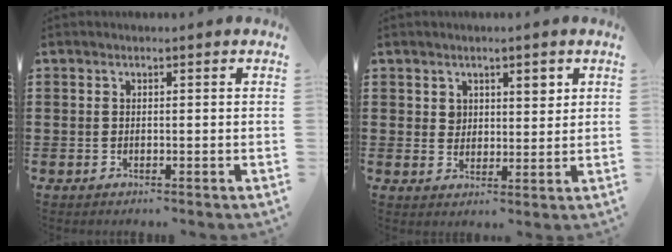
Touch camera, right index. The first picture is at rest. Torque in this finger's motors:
{"motor_torque": [-0.21, 0.24, 0.10, 0.00]}